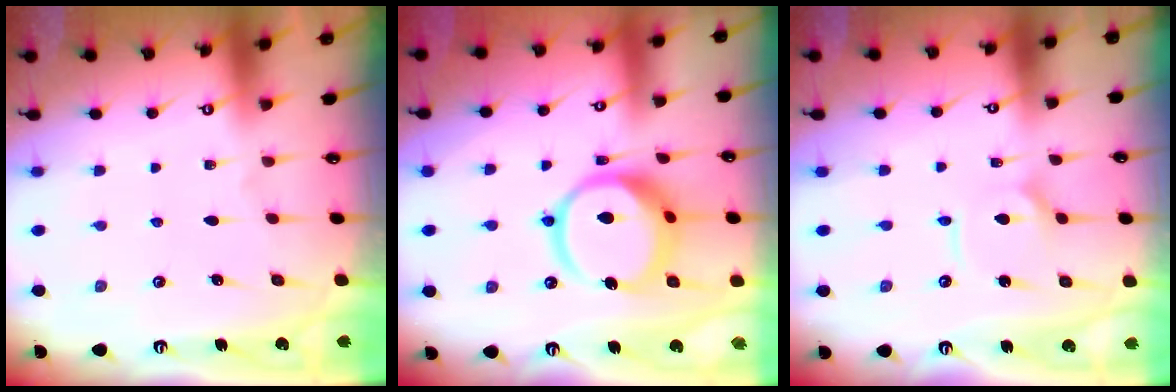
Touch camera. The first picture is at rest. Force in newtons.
{"total": 14.3, "press": 14.3, "slide": 1.6}
{"total": 4.3, "press": 4.3, "slide": 0.5}